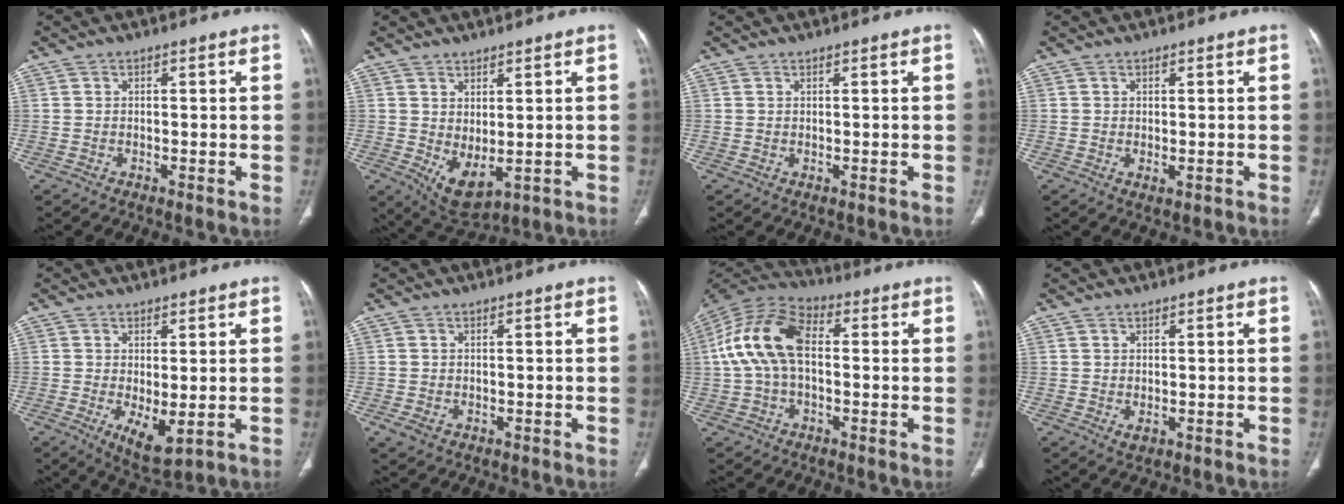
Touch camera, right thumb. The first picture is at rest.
{"total": 6.4, "force": [0.2, 3.2, 5.5], "torque": [-0.085, -0.014, 0.026]}
{"total": 0.0}
{"total": 1.3, "force": [-0.2, 0.6, 1.1], "torque": [-0.022, -0.006, 0.003]}
{"total": 6.0, "force": [-0.9, 2.4, 5.4], "torque": [-0.090, -0.020, -0.001]}
{"total": 1.8, "force": [-0.5, 1.3, 1.2], "torque": [-0.026, 0.000, -0.004]}
{"total": 14.2, "force": [0.8, 8.3, 11.5], "torque": [-0.231, 0.038, 0.004]}
{"total": 1.2, "force": [0.1, 0.7, 0.9], "torque": [-0.018, -0.003, 0.008]}